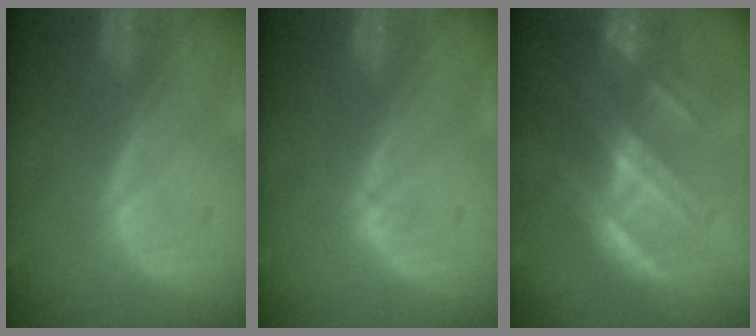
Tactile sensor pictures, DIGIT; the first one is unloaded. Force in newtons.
{"total": 0.5, "press": 0.5, "slide": 0.1}
{"total": 7.3, "press": 6.7, "slide": 2.9}